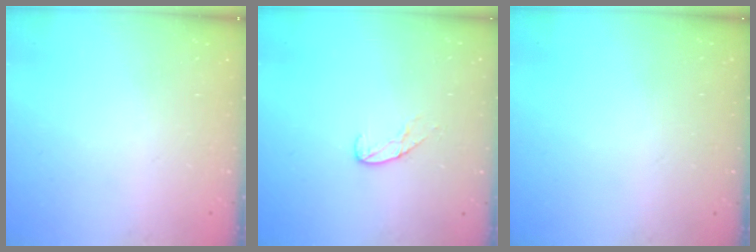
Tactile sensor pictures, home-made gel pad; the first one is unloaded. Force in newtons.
{"total": 6.0, "press": 5.9, "slide": 0.4}
{"total": 0.0}